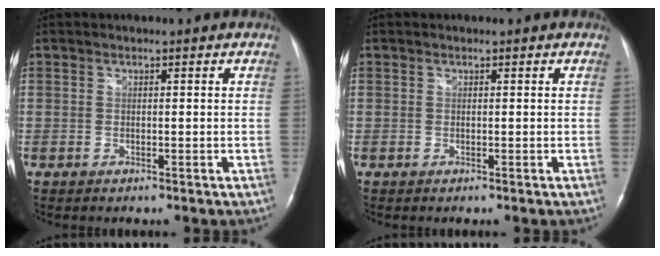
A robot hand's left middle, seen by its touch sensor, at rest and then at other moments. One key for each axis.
{"total": 0.0}